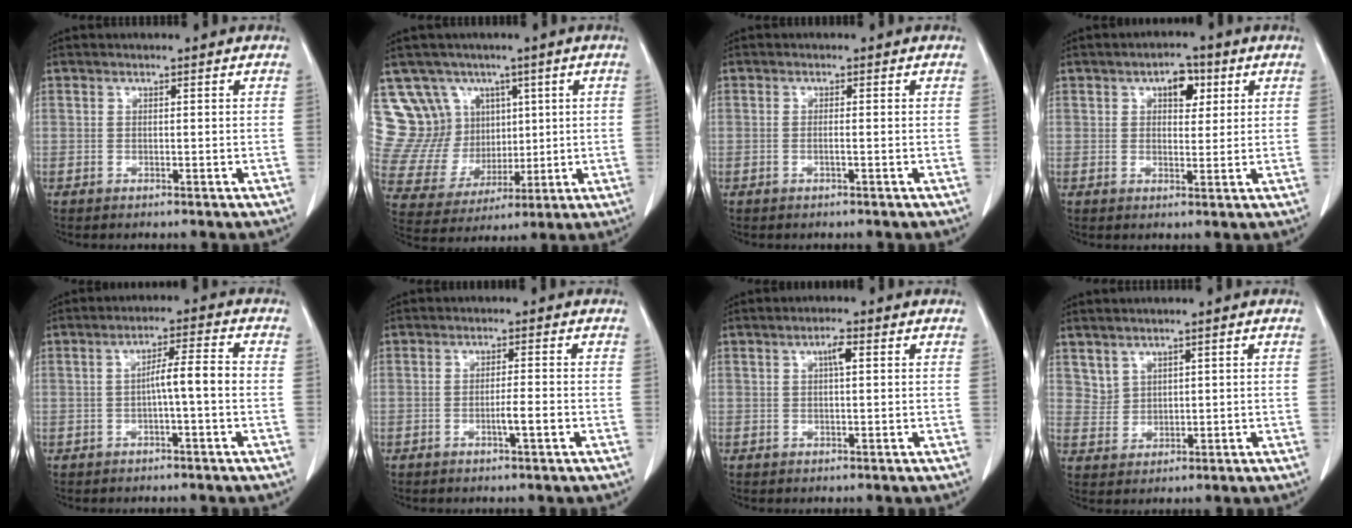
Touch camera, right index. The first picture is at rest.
{"total": 12.2, "force": [6.1, 10.2, 3.0], "torque": [-0.077, 0.049, 0.136]}
{"total": 0.6, "force": [-0.2, -0.1, 0.6], "torque": [-0.014, 0.000, -0.005]}
{"total": 4.4, "force": [1.9, 2.4, 3.1], "torque": [-0.048, 0.011, 0.028]}
{"total": 4.7, "force": [-0.7, 0.0, 4.6], "torque": [-0.078, 0.013, -0.010]}
{"total": 2.6, "force": [-1.0, -0.1, 2.4], "torque": [-0.043, -0.002, -0.018]}
{"total": 2.1, "force": [0.7, 0.4, 2.0], "torque": [-0.039, 0.003, 0.011]}
{"total": 2.9, "force": [2.1, 2.0, 0.2], "torque": [0.001, -0.001, 0.045]}